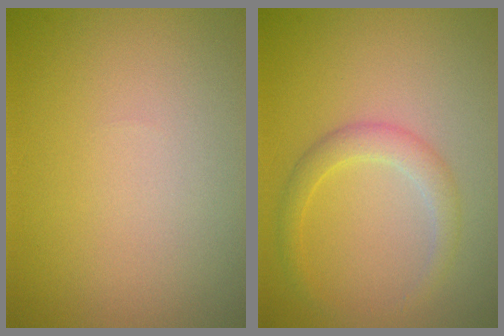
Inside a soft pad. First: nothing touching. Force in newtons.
{"total": 2.2, "press": 2.2, "slide": 0.1}